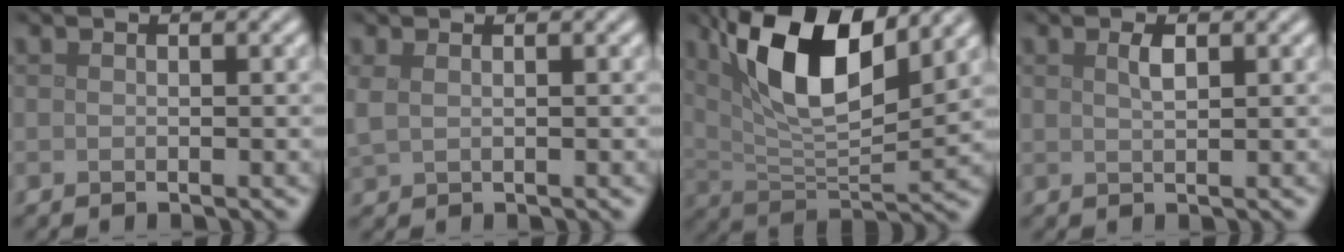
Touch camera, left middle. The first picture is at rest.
{"total": 1.3, "force": [0.7, 0.6, 0.9], "torque": [-0.023, 0.001, 0.017]}
{"total": 10.8, "force": [4.8, 3.9, 8.9], "torque": [-0.160, 0.001, 0.085]}
{"total": 1.3, "force": [0.7, 0.4, 1.0], "torque": [-0.021, 0.002, 0.012]}